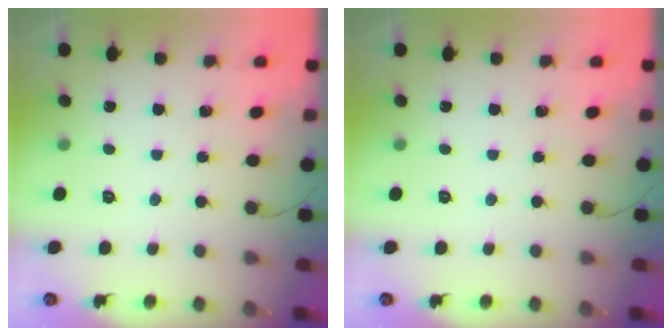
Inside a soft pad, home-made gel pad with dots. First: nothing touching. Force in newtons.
{"total": 0.0}